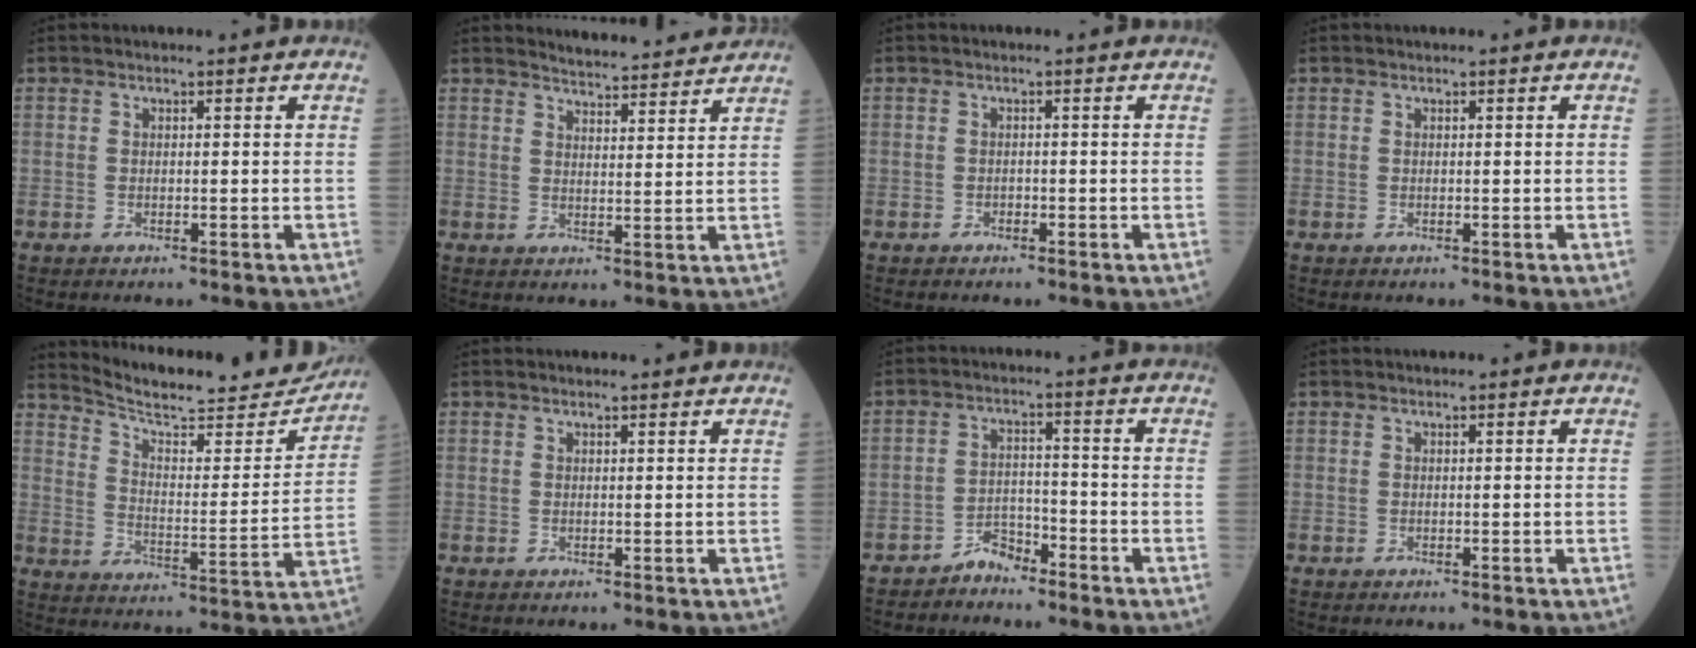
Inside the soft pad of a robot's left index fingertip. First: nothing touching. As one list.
[{"total": 9.1, "force": [8.9, 0.6, 1.8], "torque": [-0.030, 0.001, 0.114]}, {"total": 0.6, "force": [-0.5, 0.4, 0.2], "torque": [-0.003, 0.001, -0.012]}, {"total": 0.0}, {"total": 20.0, "force": [19.1, 3.1, 5.1], "torque": [-0.075, -0.043, 0.259]}, {"total": 1.4, "force": [1.4, 0.0, 0.2], "torque": [-0.008, 0.003, 0.017]}, {"total": 3.4, "force": [-3.2, 1.1, 0.6], "torque": [-0.007, -0.002, -0.058]}, {"total": 0.0}]